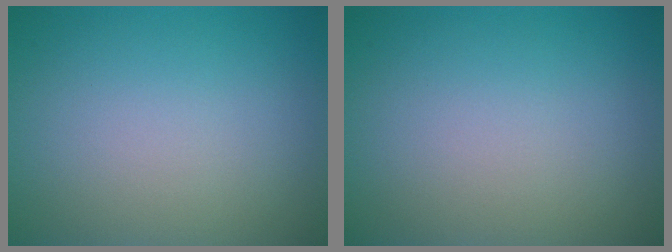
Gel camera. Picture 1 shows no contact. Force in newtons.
{"total": 0.0}